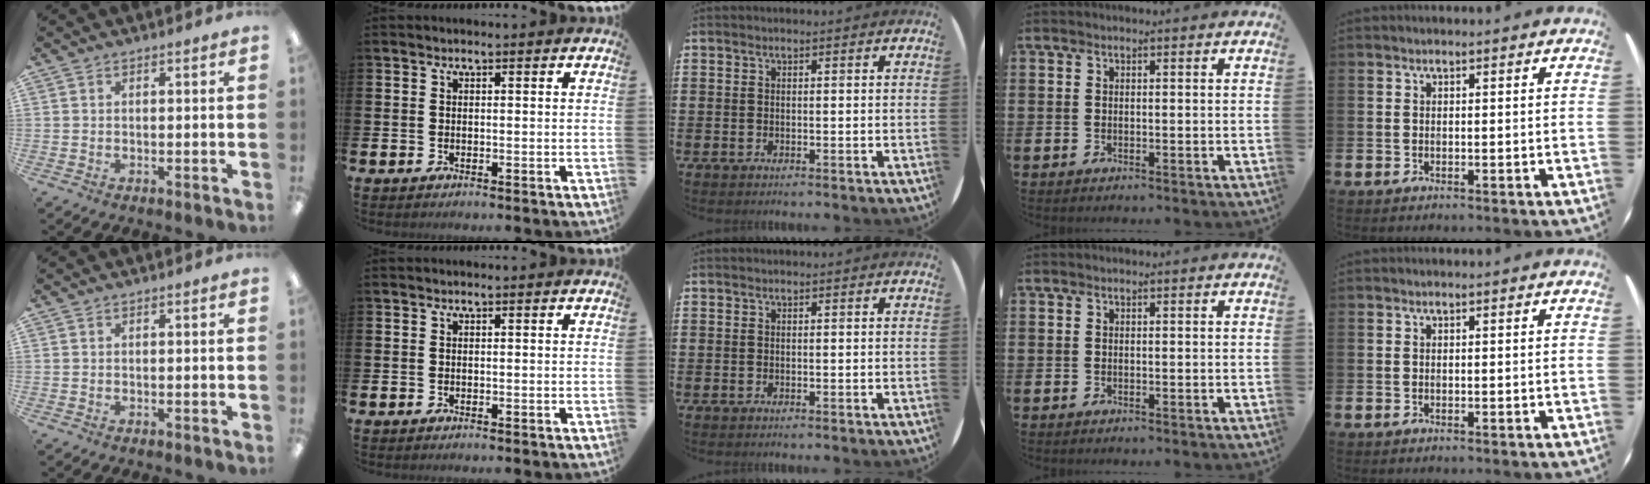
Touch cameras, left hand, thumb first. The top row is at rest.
{}